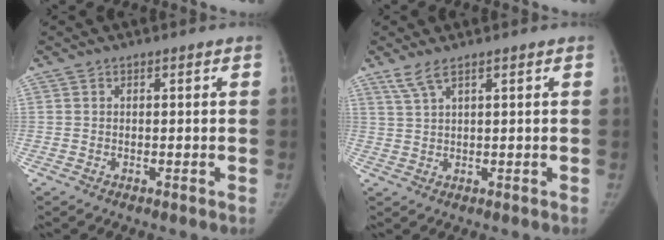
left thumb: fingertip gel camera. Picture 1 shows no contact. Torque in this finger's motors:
{"motor_torque": [0.62, -0.12, 0.12, -0.56, 0.16]}